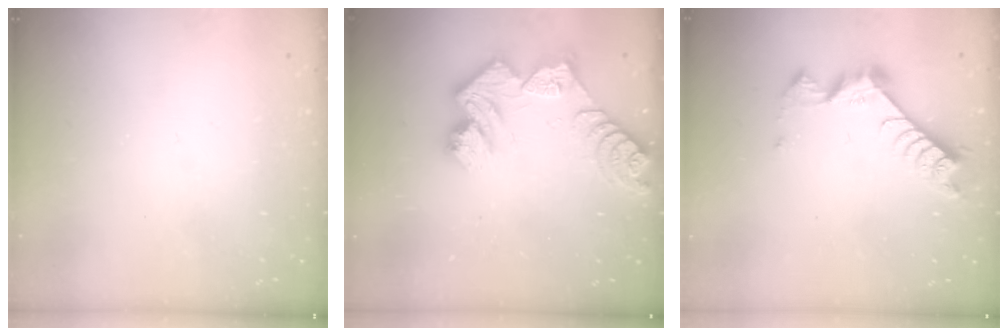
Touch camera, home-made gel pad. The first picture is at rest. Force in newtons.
{"total": 12.5, "press": 12.5, "slide": 1.1}
{"total": 9.4, "press": 9.4, "slide": 0.7}